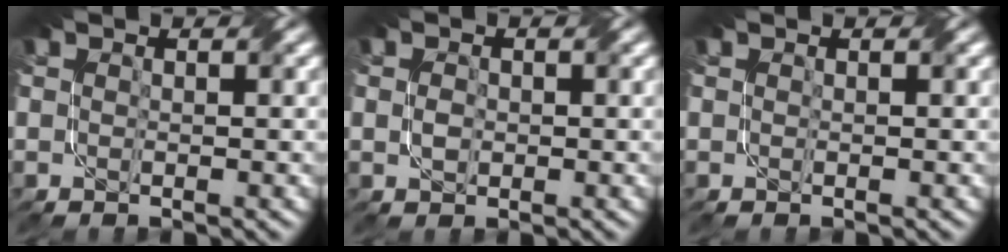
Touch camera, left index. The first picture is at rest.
{"total": 1.3, "force": [-0.7, 0.8, 0.8], "torque": [-0.021, -0.003, -0.008]}
{"total": 0.0}